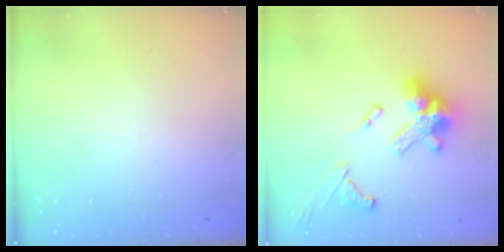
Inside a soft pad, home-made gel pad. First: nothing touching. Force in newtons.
{"total": 17.9, "press": 17.7, "slide": 2.1}